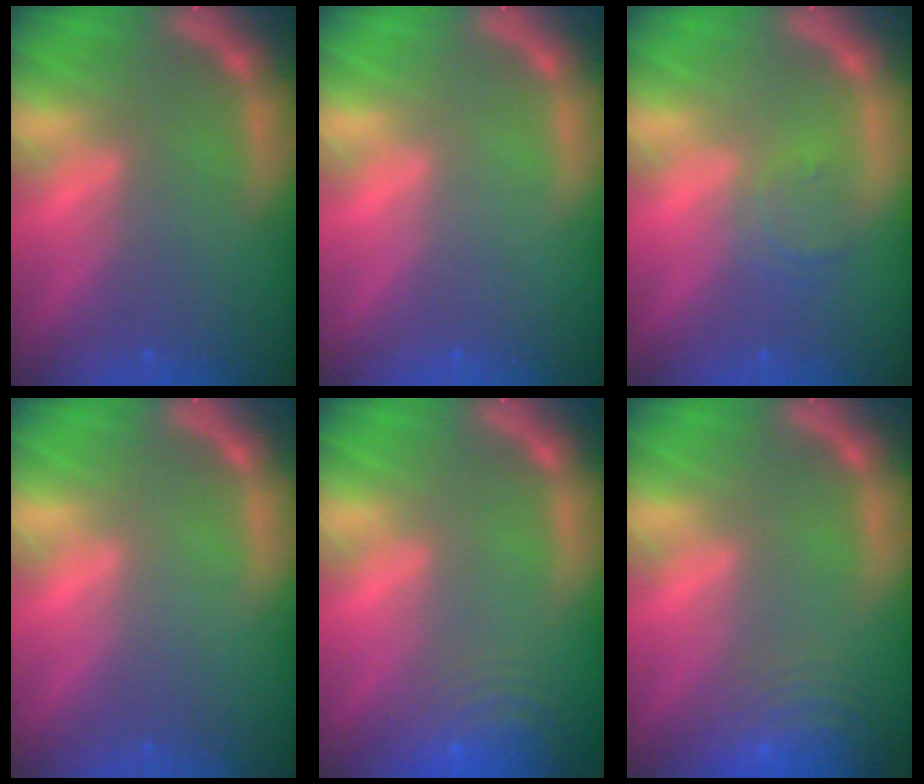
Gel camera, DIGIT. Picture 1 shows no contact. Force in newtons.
{"total": 0.0}
{"total": 2.4}
{"total": 0.0}
{"total": 8.5}
{"total": 9.5}